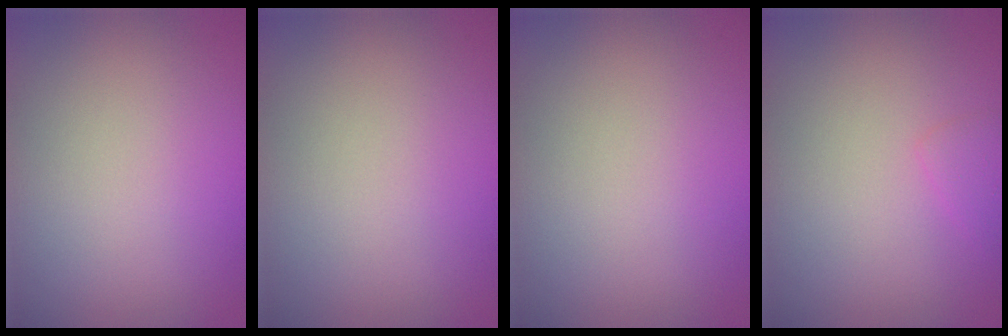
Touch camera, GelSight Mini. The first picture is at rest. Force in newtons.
{"total": 0.0}
{"total": 0.0}
{"total": 1.1, "press": 1.1, "slide": 0.0}